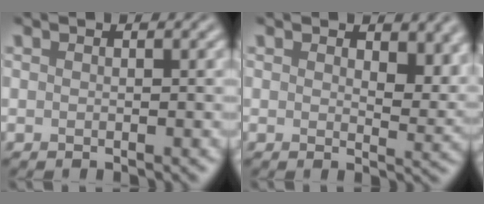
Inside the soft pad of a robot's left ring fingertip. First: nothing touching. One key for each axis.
{"total": 3.8, "fx": 1.7, "fy": 2.2, "fz": 2.6, "tx": -0.040, "ty": -0.011, "tz": 0.025}